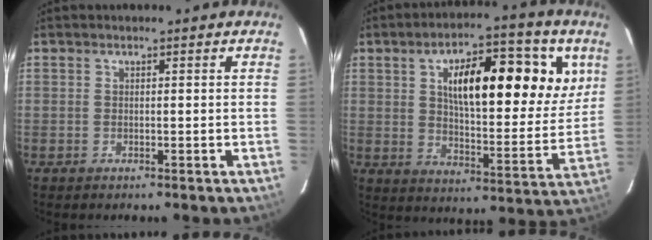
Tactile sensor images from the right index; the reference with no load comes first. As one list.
[{"total": 20.1, "force": [7.2, 6.9, 17.5], "torque": [-0.247, 0.026, 0.110]}]